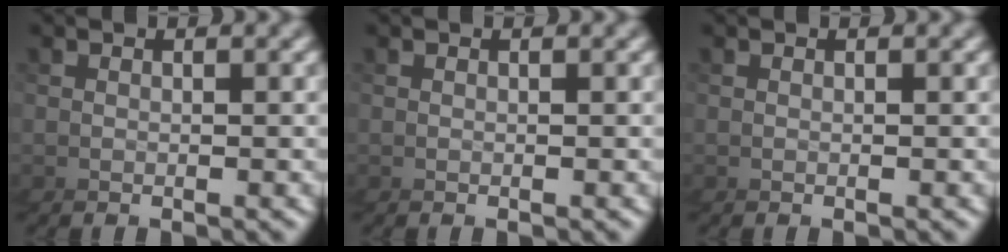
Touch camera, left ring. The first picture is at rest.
{"total": 0.0}
{"total": 0.0}